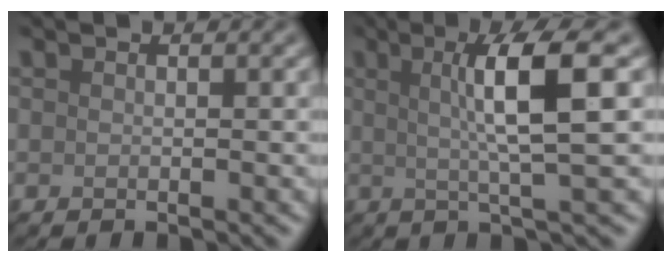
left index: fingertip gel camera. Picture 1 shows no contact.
{"total": 6.2, "force": [1.3, 0.9, 6.0], "torque": [-0.092, 0.009, 0.020]}